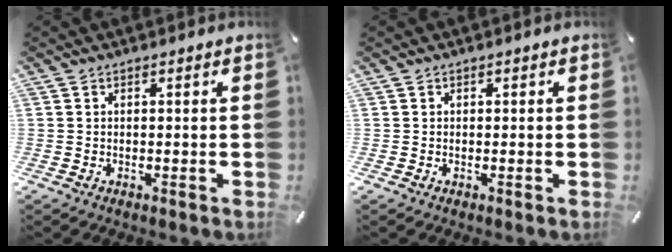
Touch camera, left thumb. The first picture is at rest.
{"total": 0.5, "force": [0.0, 0.5, 0.1], "torque": [0.000, 0.005, -0.001]}